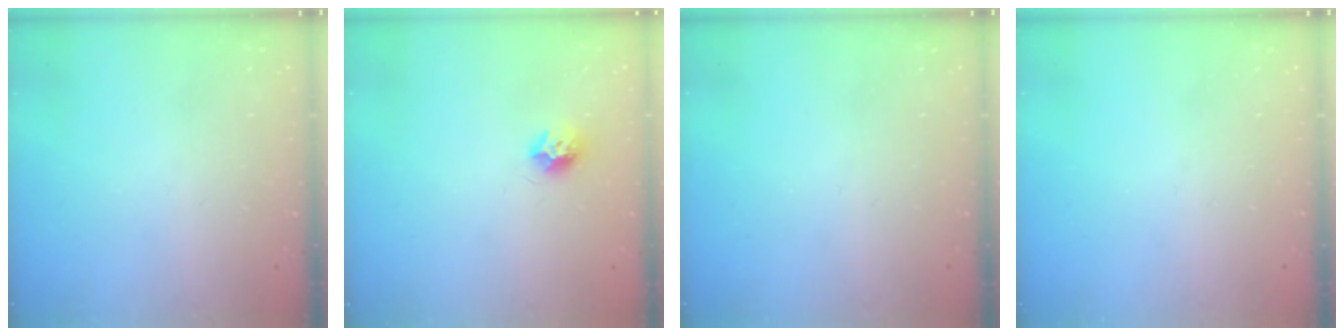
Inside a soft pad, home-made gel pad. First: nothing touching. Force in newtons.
{"total": 7.6, "press": 7.6, "slide": 0.2}
{"total": 0.0}
{"total": 0.0}